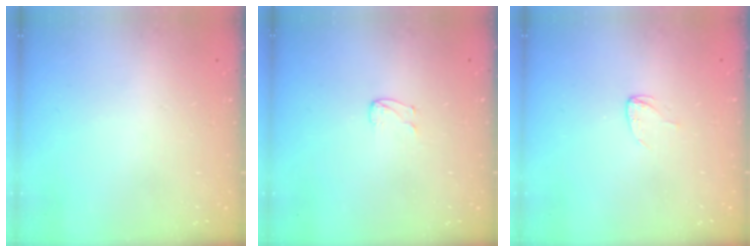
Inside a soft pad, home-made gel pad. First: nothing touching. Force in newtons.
{"total": 3.8, "press": 3.8, "slide": 0.3}
{"total": 3.4, "press": 3.3, "slide": 0.3}